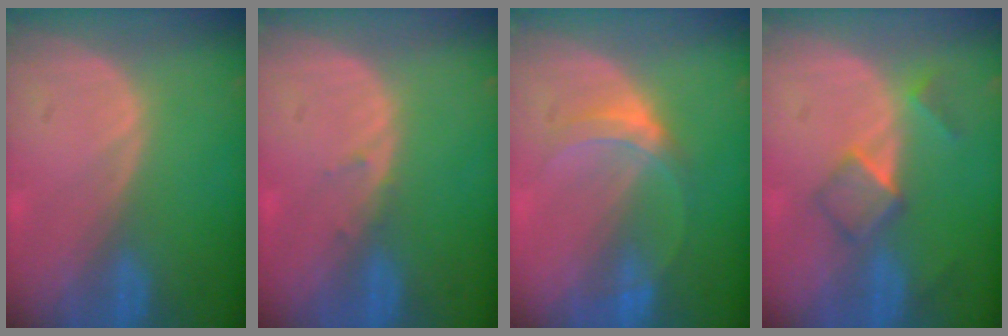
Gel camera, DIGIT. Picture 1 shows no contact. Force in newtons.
{"total": 0.9, "press": 0.6, "slide": 0.6}
{"total": 4.5, "press": 4.1, "slide": 1.8}
{"total": 5.2, "press": 4.5, "slide": 2.5}